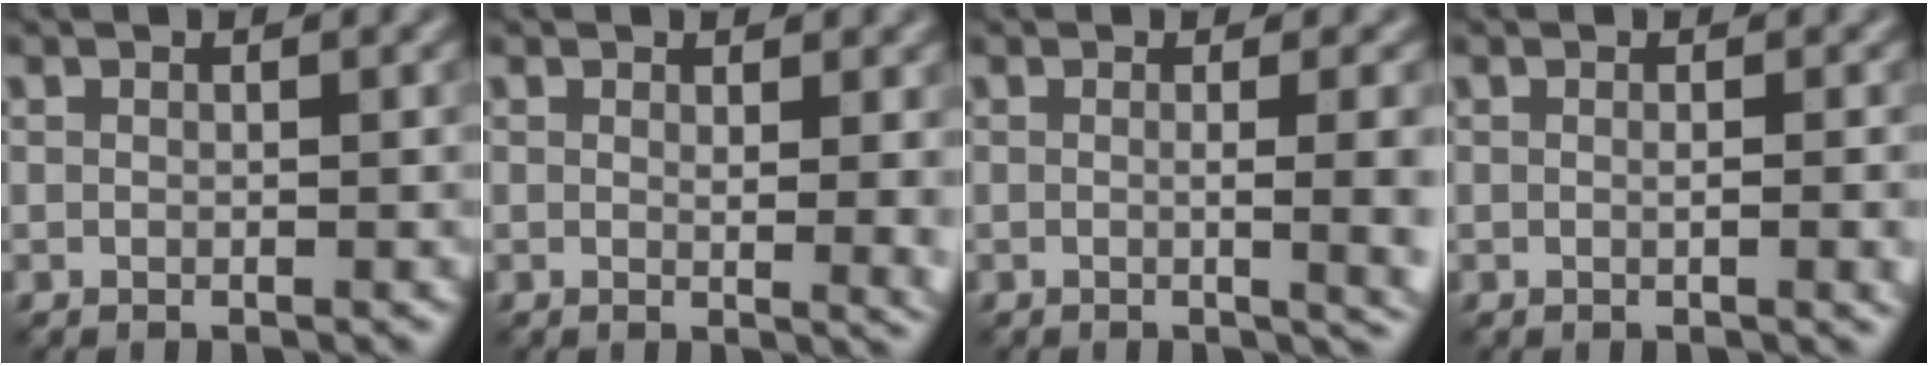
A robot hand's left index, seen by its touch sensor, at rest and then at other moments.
{"total": 2.4, "force": [0.7, 0.7, 2.2], "torque": [-0.023, -0.007, 0.013]}
{"total": 6.7, "force": [-0.1, 3.0, 6.0], "torque": [-0.028, 0.004, -0.003]}
{"total": 2.0, "force": [-0.1, 0.5, 1.9], "torque": [-0.020, 0.001, -0.005]}